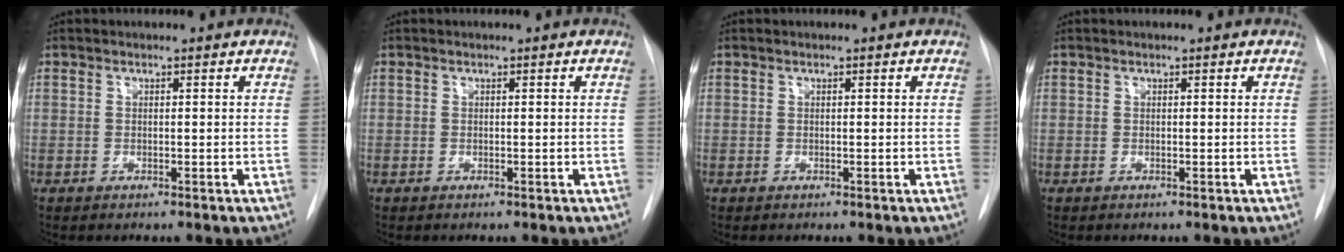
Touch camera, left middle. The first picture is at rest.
{"total": 0.0}
{"total": 0.0}
{"total": 0.0}